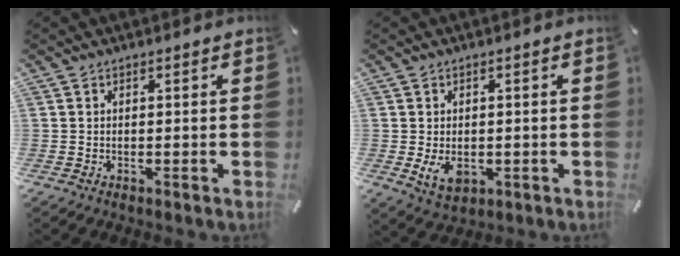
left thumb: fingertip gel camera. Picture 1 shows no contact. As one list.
[{"total": 4.9, "force": [-0.9, 3.4, 3.4], "torque": [-0.069, -0.003, -0.018]}]